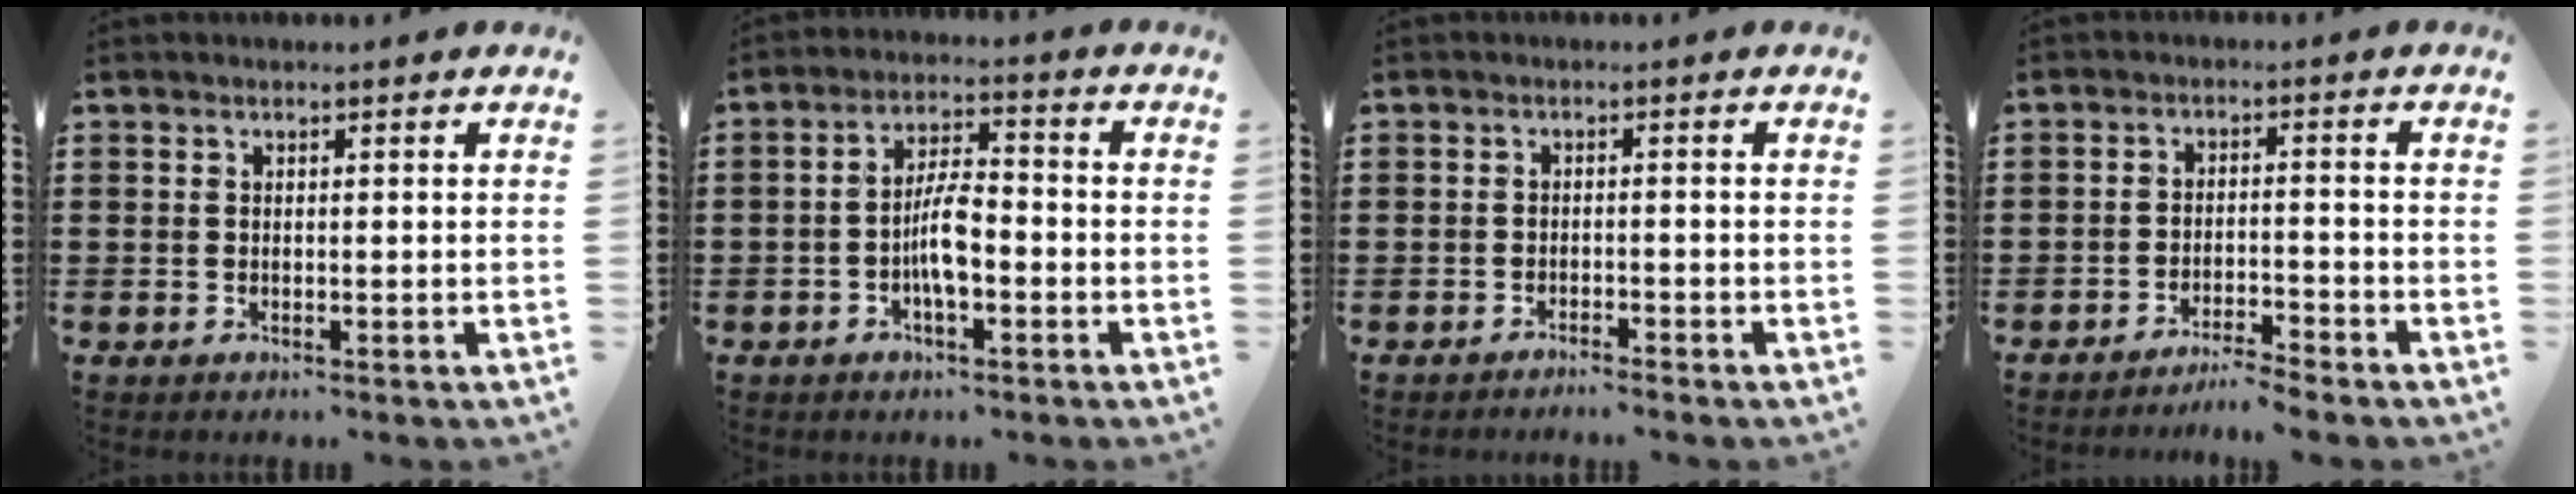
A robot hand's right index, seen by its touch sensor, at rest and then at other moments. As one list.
[{"total": 5.8, "force": [-1.7, 1.9, 5.2], "torque": [-0.104, 0.005, -0.036]}, {"total": 1.6, "force": [-1.6, -0.2, 0.2], "torque": [-0.006, 0.001, -0.033]}, {"total": 3.4, "force": [-3.4, -0.4, 0.5], "torque": [-0.013, -0.003, -0.072]}]